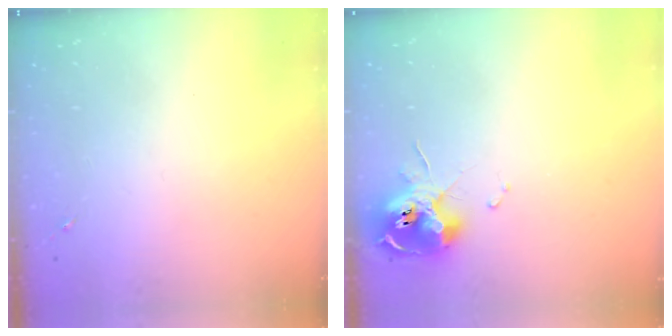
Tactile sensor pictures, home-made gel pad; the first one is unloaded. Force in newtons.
{"total": 11.5, "press": 11.4, "slide": 1.8}